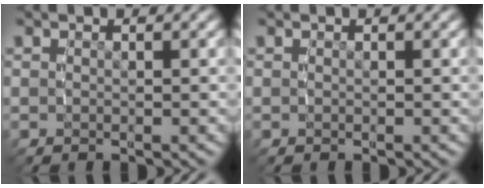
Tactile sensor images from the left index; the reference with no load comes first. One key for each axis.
{"total": 0.0}